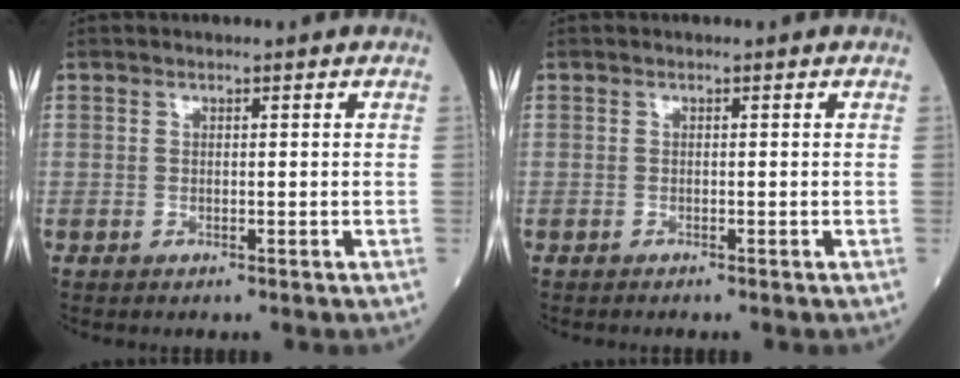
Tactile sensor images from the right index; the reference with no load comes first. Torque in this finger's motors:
{"motor_torque": [-0.03, -0.01, -0.03, 0.00]}